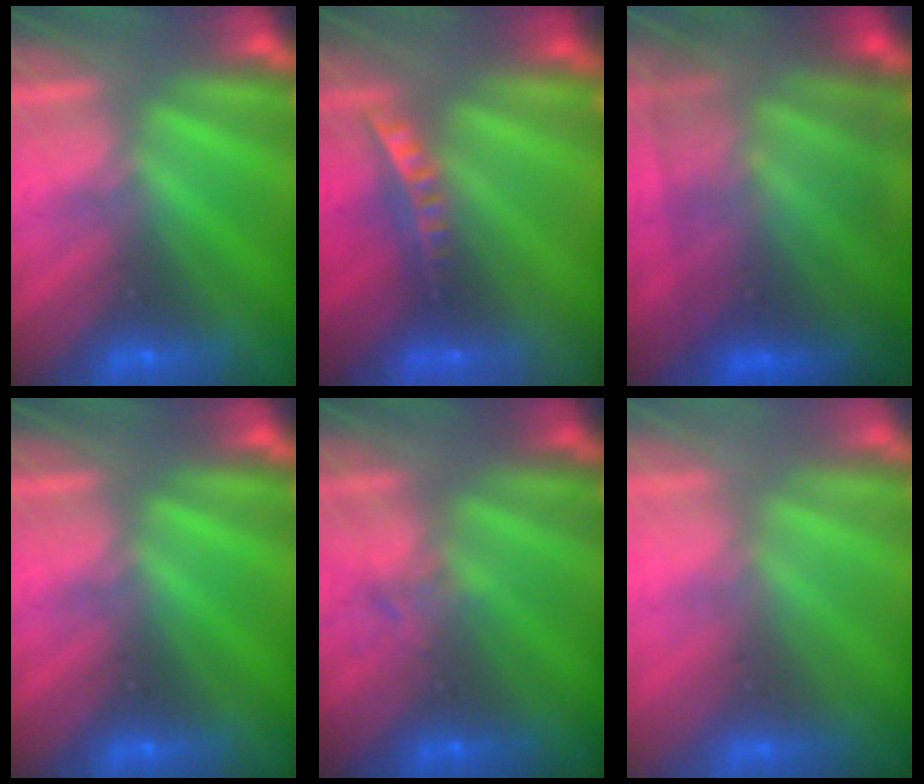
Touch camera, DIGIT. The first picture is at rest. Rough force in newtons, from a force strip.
{"total": 5.7}
{"total": 7.2}
{"total": 0.0}
{"total": 1.7}
{"total": 2.7}